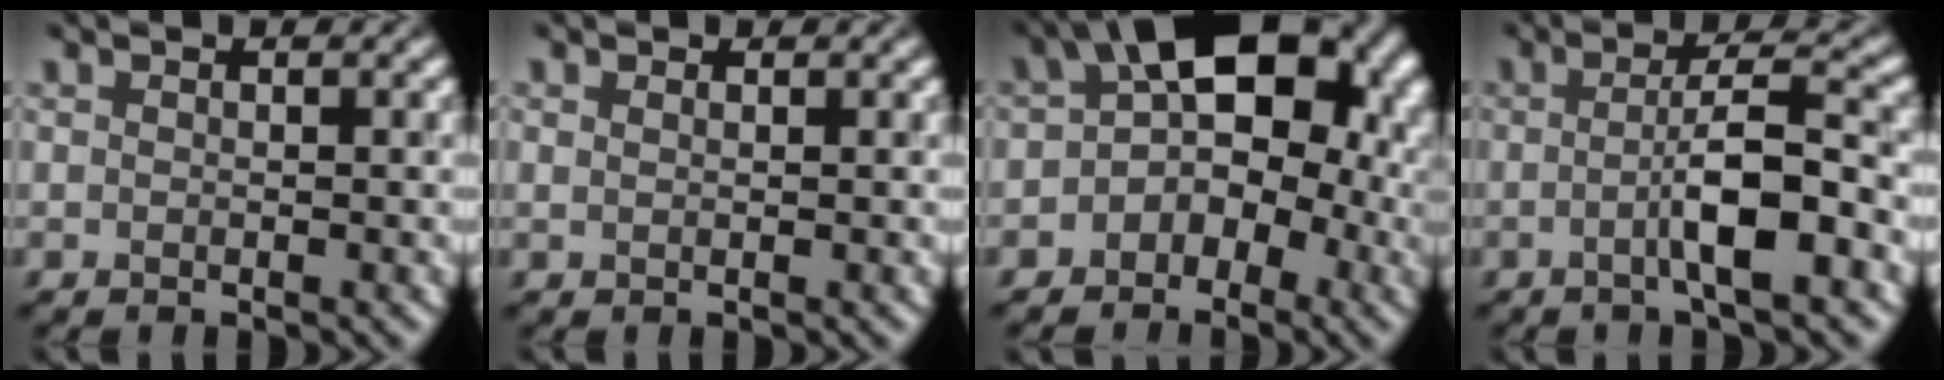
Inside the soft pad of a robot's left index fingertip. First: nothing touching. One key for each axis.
{"total": 0.6, "fx": 0.5, "fy": 0.2, "fz": 0.1, "tx": -0.002, "ty": -0.008, "tz": 0.005}
{"total": 10.4, "fx": 0.7, "fy": 6.8, "fz": 7.9, "tx": -0.081, "ty": 0.019, "tz": 0.001}
{"total": 4.8, "fx": -1.3, "fy": 0.5, "fz": 4.6, "tx": -0.076, "ty": 0.009, "tz": -0.028}